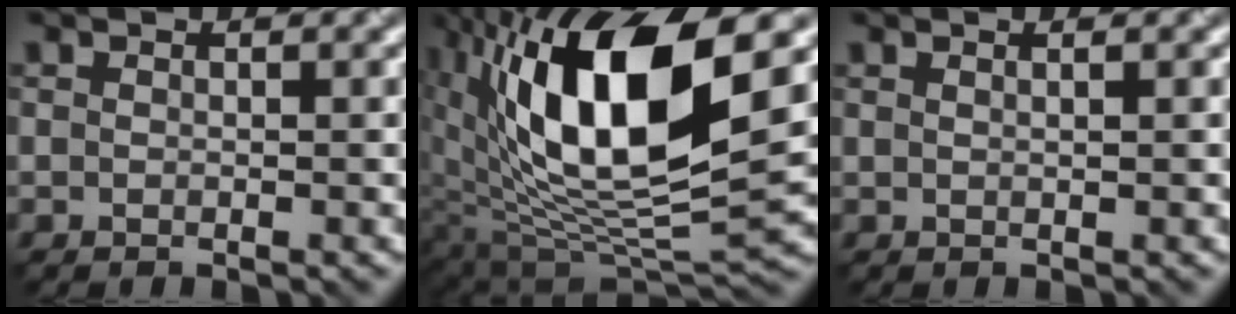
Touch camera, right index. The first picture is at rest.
{"total": 14.8, "force": [3.7, 6.1, 12.9], "torque": [-0.231, -0.002, 0.067]}
{"total": 1.1, "force": [0.6, 0.4, 0.8], "torque": [-0.005, 0.001, 0.002]}